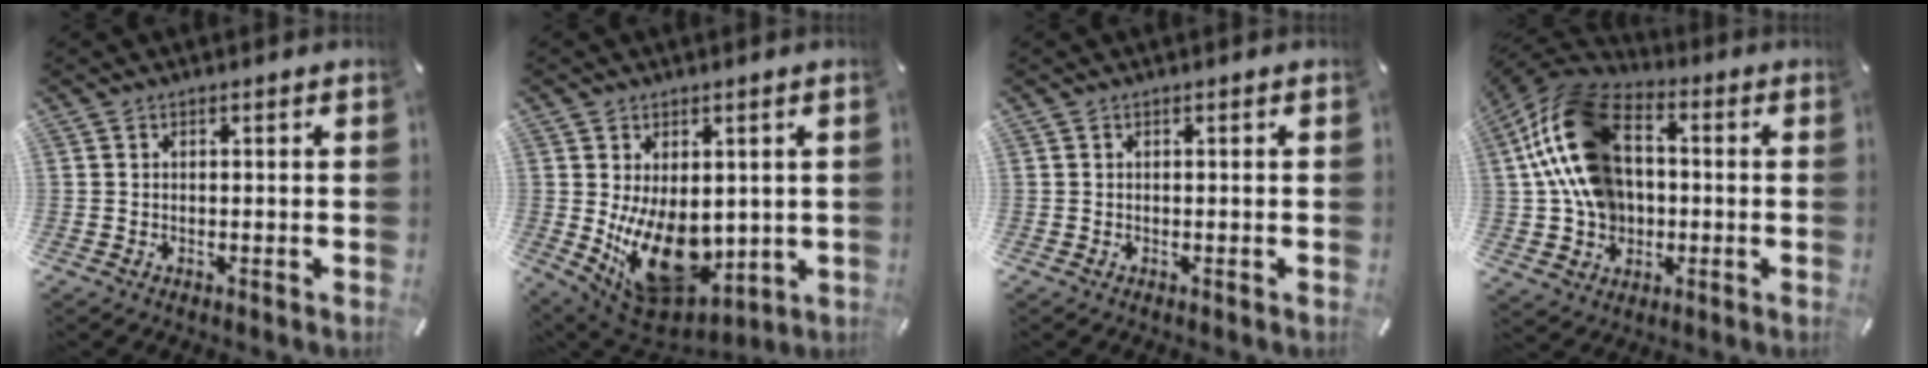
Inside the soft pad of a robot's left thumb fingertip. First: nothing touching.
{"total": 18.4, "force": [-2.1, 12.5, 13.3], "torque": [-0.203, -0.012, -0.016]}
{"total": 0.0}
{"total": 18.3, "force": [1.6, 13.9, 11.8], "torque": [-0.263, 0.007, 0.033]}